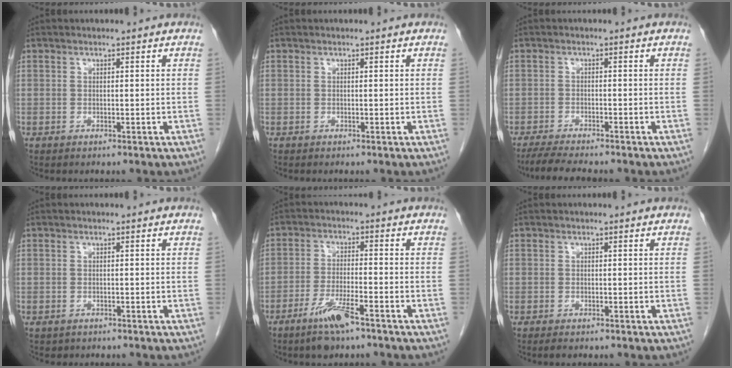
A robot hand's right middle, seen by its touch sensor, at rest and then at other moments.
{"total": 0.0}
{"total": 6.5, "force": [-5.7, 0.4, 3.2], "torque": [-0.056, -0.021, -0.093]}
{"total": 0.6, "force": [-0.4, 0.5, 0.0], "torque": [-0.014, 0.000, -0.002]}
{"total": 6.3, "force": [-4.2, 0.6, 4.6], "torque": [-0.097, -0.010, -0.077]}
{"total": 0.6, "force": [-0.5, 0.2, 0.3], "torque": [-0.014, -0.004, -0.007]}